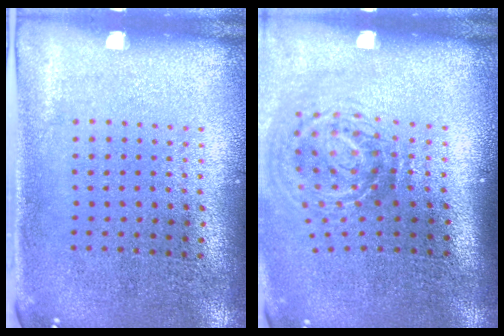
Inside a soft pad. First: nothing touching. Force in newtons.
{"total": 2.1, "press": 1.3, "slide": 1.7}